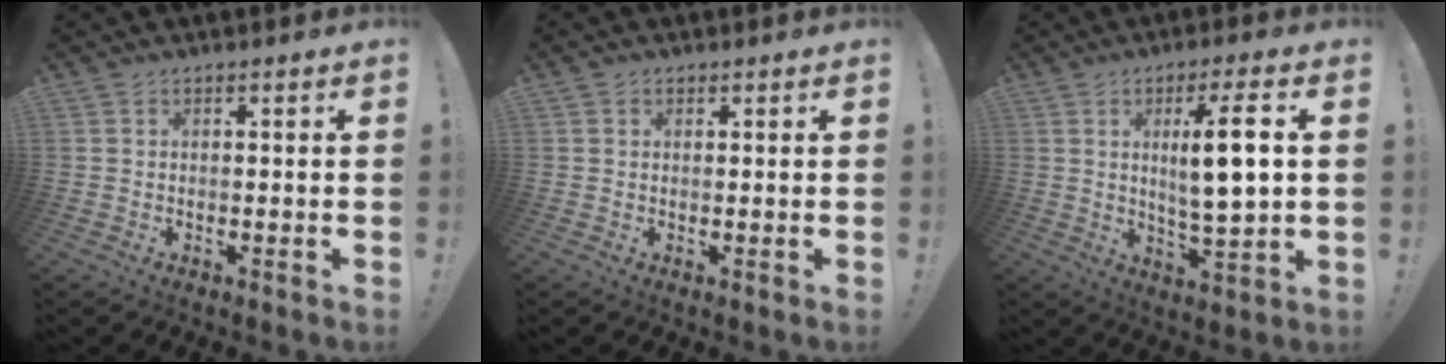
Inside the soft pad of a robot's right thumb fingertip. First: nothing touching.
{"total": 0.8, "force": [0.5, 0.6, 0.1], "torque": [0.004, -0.002, 0.009]}
{"total": 11.3, "force": [2.4, 1.6, 10.9], "torque": [-0.178, -0.004, 0.033]}